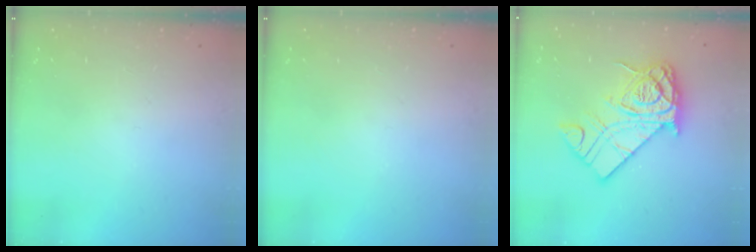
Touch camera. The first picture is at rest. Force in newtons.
{"total": 0.0}
{"total": 14.9, "press": 14.9, "slide": 1.3}